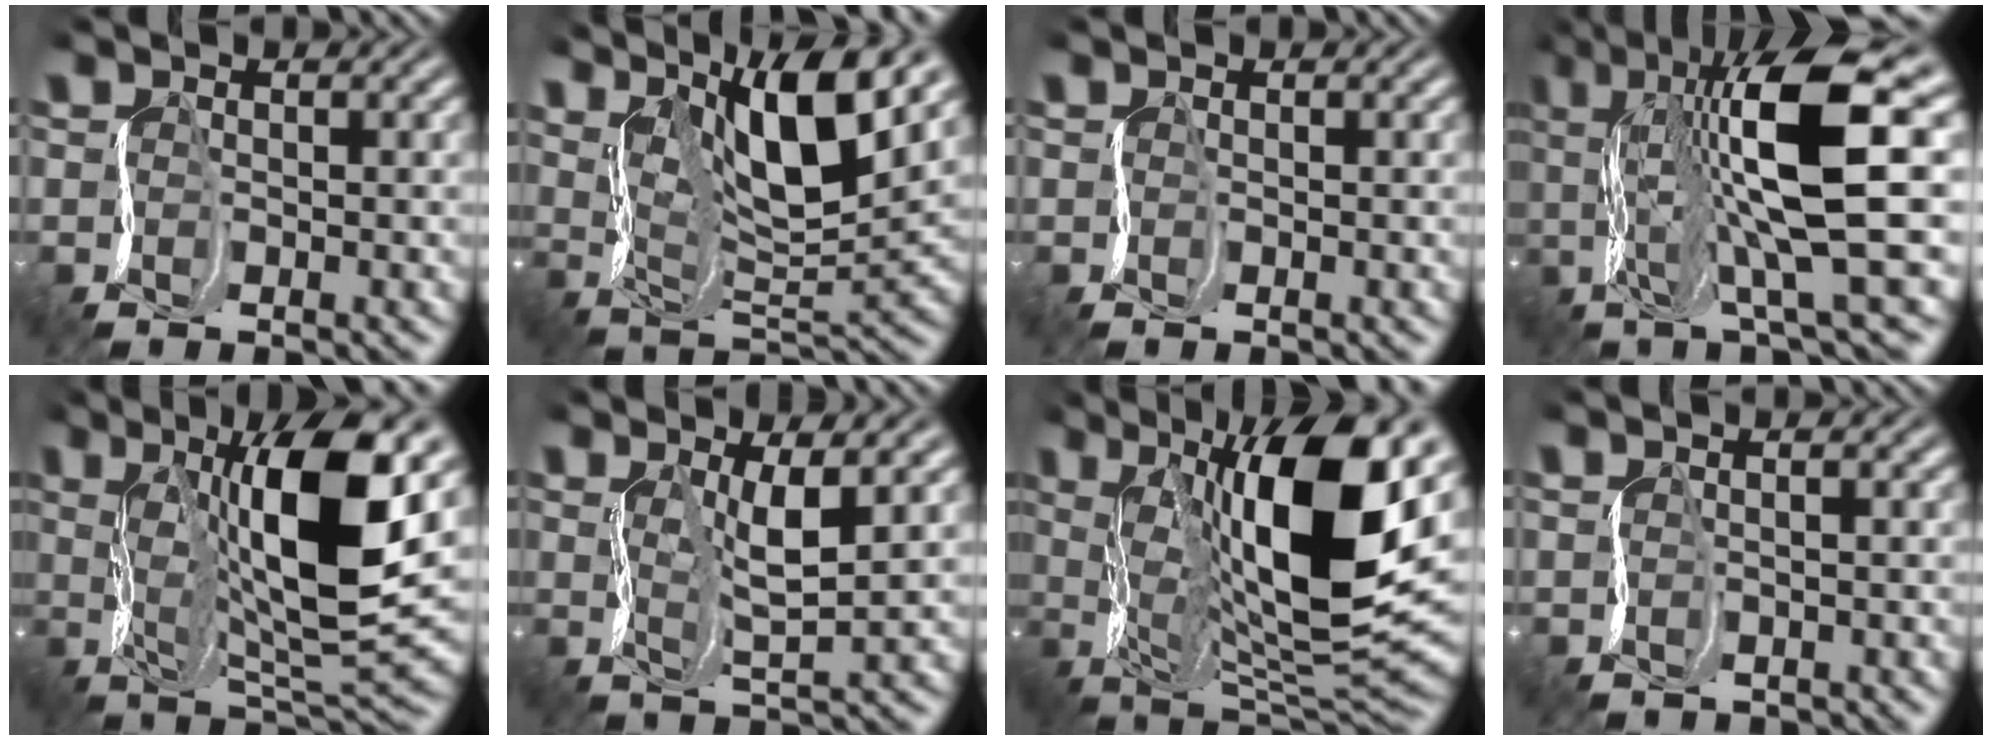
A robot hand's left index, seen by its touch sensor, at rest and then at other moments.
{"total": 9.0, "force": [6.1, 1.2, 6.4], "torque": [-0.109, 0.011, 0.103]}
{"total": 0.0}
{"total": 11.5, "force": [3.8, 2.7, 10.5], "torque": [-0.189, 0.018, 0.062]}
{"total": 10.9, "force": [3.6, 2.6, 10.0], "torque": [-0.168, 0.009, 0.061]}
{"total": 3.2, "force": [2.3, -0.2, 2.1], "torque": [-0.052, 0.008, 0.036]}
{"total": 13.6, "force": [4.1, 4.5, 12.1], "torque": [-0.199, 0.002, 0.063]}
{"total": 1.5, "force": [1.5, 0.0, -0.2], "torque": [0.012, 0.012, 0.007]}